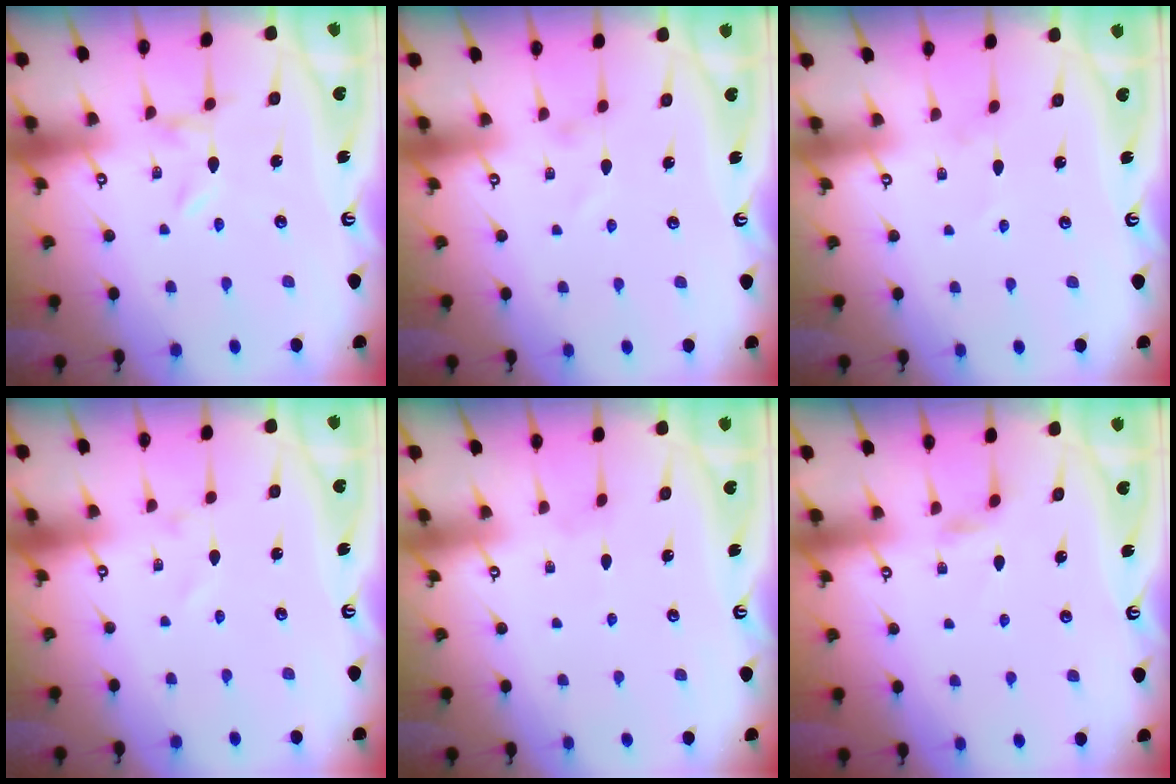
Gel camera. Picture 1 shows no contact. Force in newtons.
{"total": 0.6, "press": 0.6, "slide": 0.1}
{"total": 0.0}
{"total": 1.4, "press": 1.4, "slide": 0.0}
{"total": 2.0, "press": 2.0, "slide": 0.2}
{"total": 2.8, "press": 2.7, "slide": 0.5}